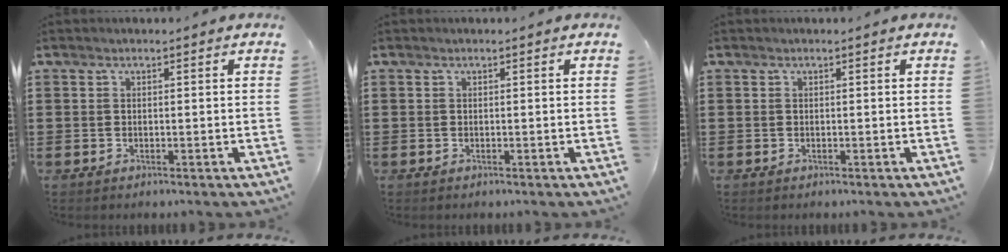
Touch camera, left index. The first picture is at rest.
{"total": 0.0}
{"total": 0.0}